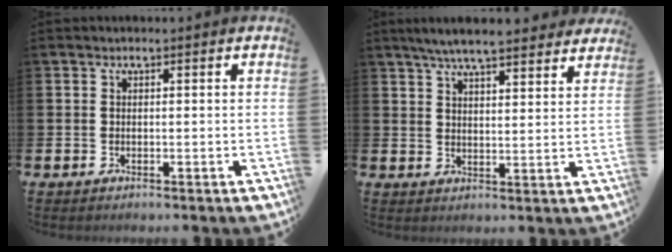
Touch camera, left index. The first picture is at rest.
{"total": 6.4, "force": [6.0, 0.7, 2.0], "torque": [-0.046, -0.030, 0.107]}